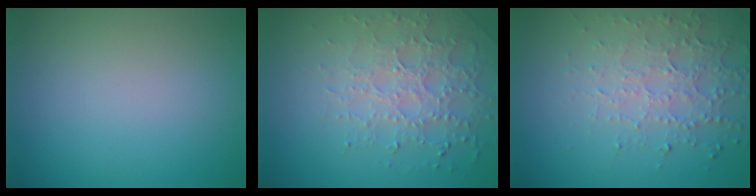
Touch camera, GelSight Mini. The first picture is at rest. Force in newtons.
{"total": 4.4, "press": 3.6, "slide": 2.6}
{"total": 4.6, "press": 3.2, "slide": 3.2}